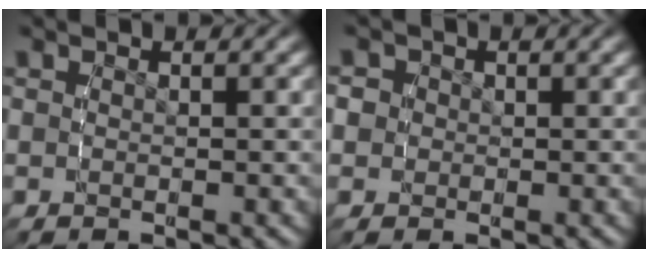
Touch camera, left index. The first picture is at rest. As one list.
[{"total": 3.6, "force": [0.7, 3.3, 1.2], "torque": [-0.029, 0.002, 0.007]}]